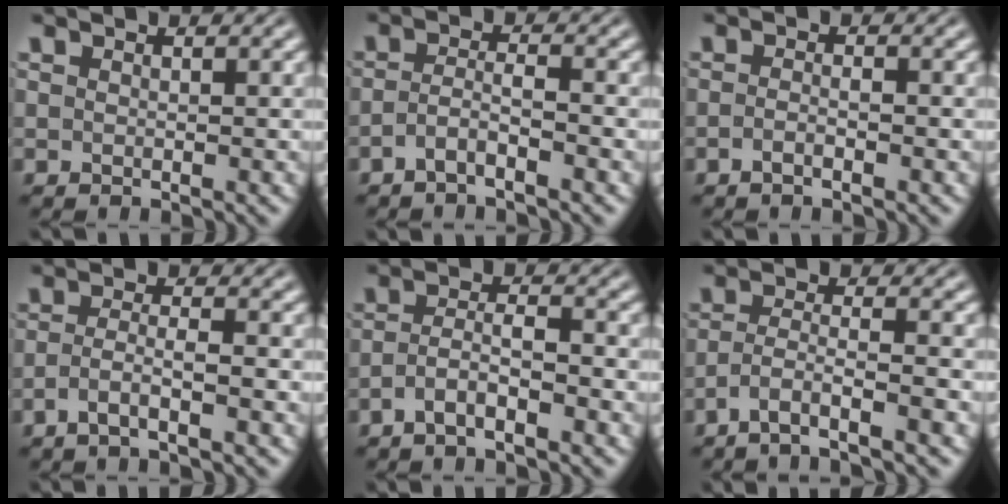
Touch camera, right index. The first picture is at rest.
{"total": 2.5, "force": [-2.1, 0.2, 1.3], "torque": [-0.020, -0.010, -0.035]}
{"total": 1.5, "force": [-1.2, -0.2, 0.8], "torque": [-0.011, -0.002, -0.023]}
{"total": 2.6, "force": [-2.0, 0.0, 1.7], "torque": [-0.034, -0.015, -0.029]}
{"total": 2.9, "force": [-2.0, 0.7, 2.0], "torque": [-0.030, -0.009, -0.033]}
{"total": 3.8, "force": [-3.1, 0.5, 2.2], "torque": [-0.047, -0.022, -0.045]}